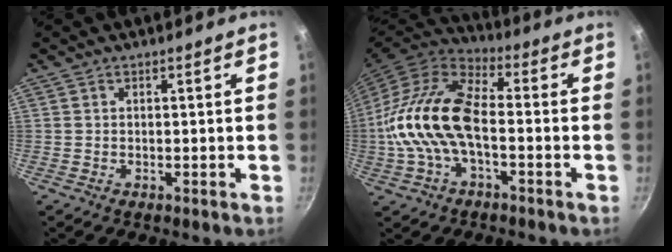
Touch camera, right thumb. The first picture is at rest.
{"total": 17.0, "force": [-2.2, 9.0, 14.3], "torque": [-0.263, 0.038, -0.052]}